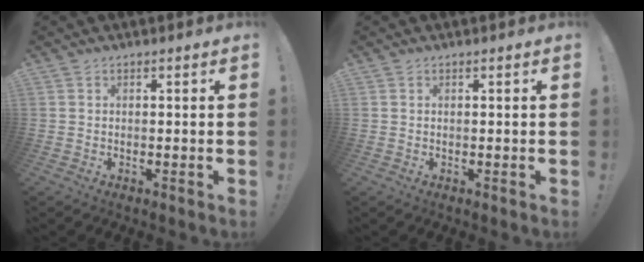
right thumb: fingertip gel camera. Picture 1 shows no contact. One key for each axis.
{"total": 0.0}